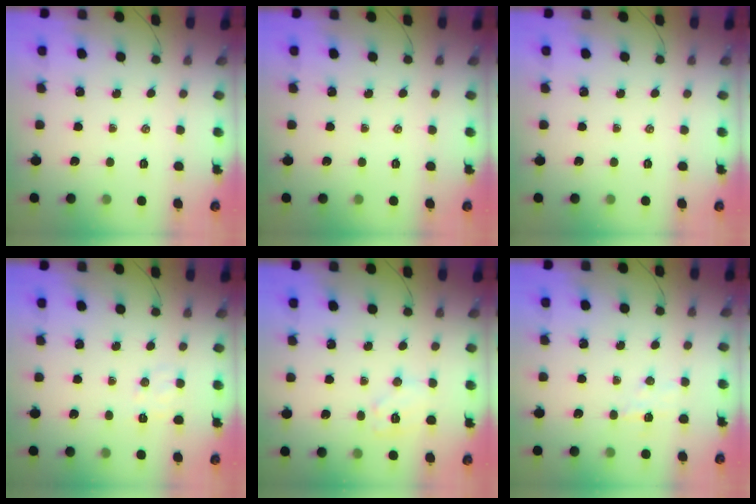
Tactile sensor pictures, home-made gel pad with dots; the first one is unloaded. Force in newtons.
{"total": 0.0}
{"total": 0.0}
{"total": 5.1, "press": 4.9, "slide": 1.4}
{"total": 8.6, "press": 8.6, "slide": 0.4}
{"total": 6.0, "press": 5.9, "slide": 1.3}